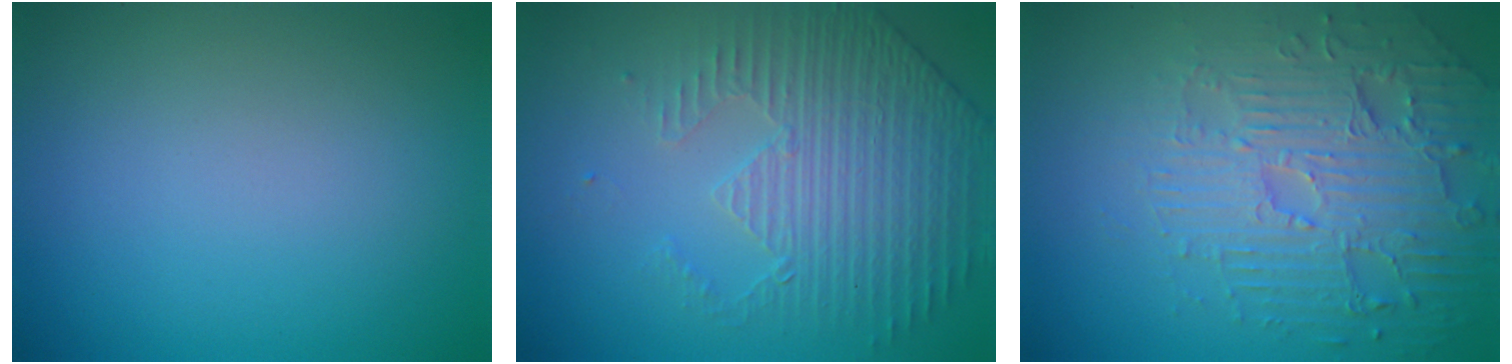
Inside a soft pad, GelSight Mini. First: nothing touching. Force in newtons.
{"total": 4.5, "press": 3.4, "slide": 3.0}
{"total": 5.8, "press": 4.9, "slide": 3.2}